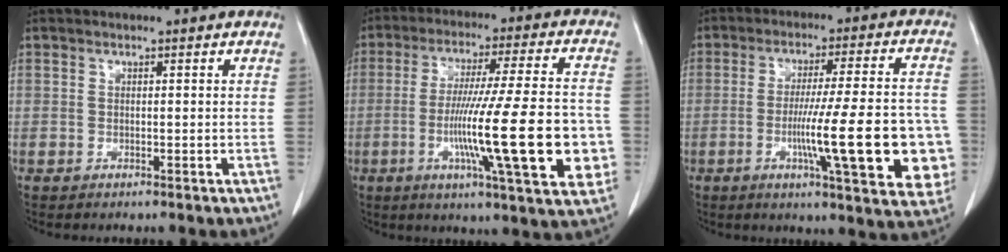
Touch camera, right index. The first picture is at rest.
{"total": 20.7, "force": [-4.6, 1.4, 20.2], "torque": [-0.279, -0.007, -0.068]}
{"total": 18.4, "force": [-4.3, 2.0, 17.8], "torque": [-0.193, 0.008, -0.049]}